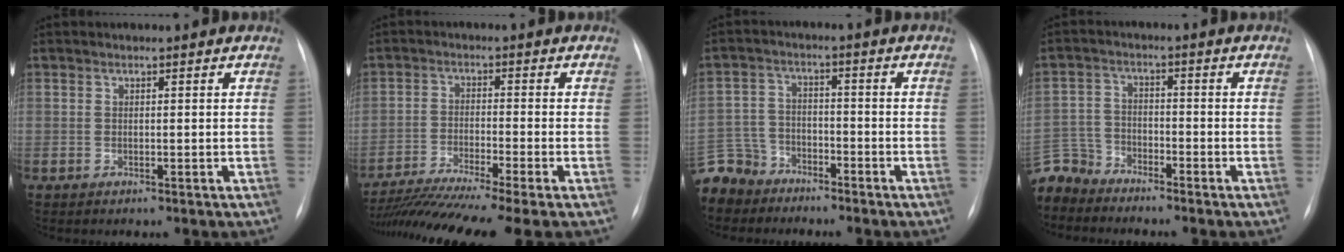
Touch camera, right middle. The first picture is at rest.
{"total": 13.3, "force": [-10.8, -1.2, 7.7], "torque": [-0.141, -0.033, -0.175]}
{"total": 8.8, "force": [-7.5, 4.7, 0.4], "torque": [-0.021, 0.005, -0.143]}
{"total": 6.6, "force": [-6.2, 2.0, -0.4], "torque": [0.008, 0.003, -0.129]}